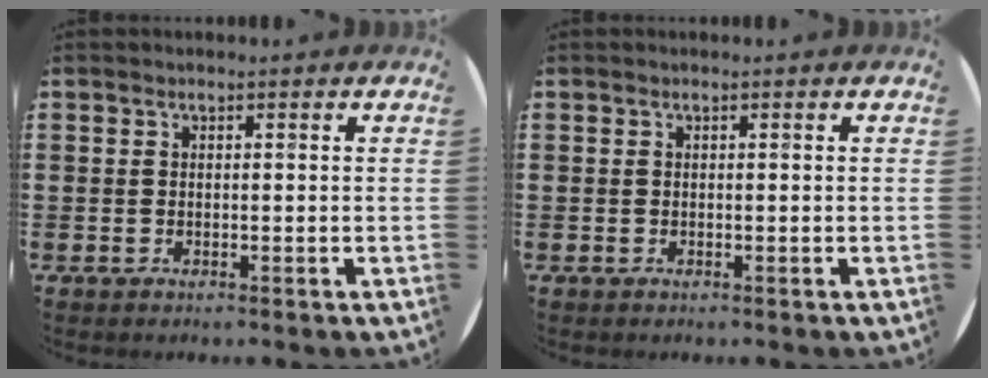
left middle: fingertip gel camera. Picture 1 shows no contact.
{"total": 0.0}